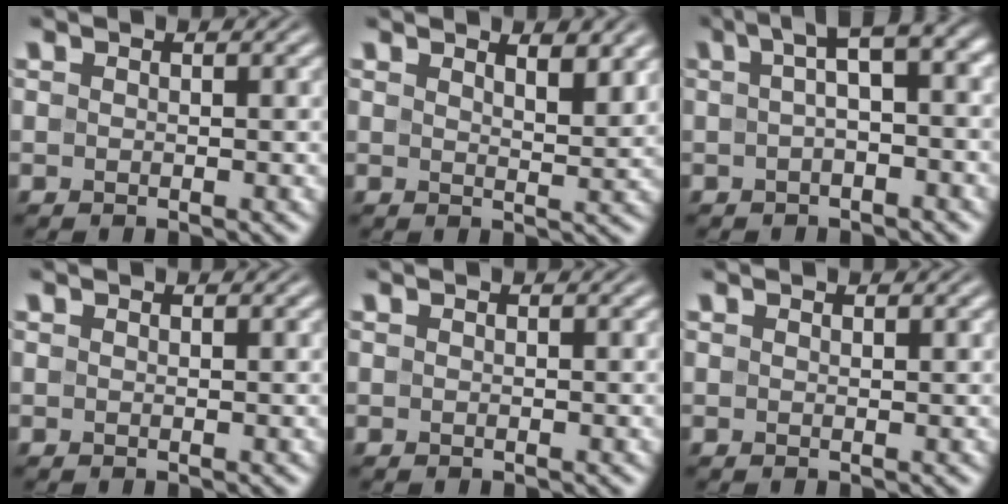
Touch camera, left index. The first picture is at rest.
{"total": 2.9, "force": [2.1, 0.8, 1.9], "torque": [-0.023, -0.005, 0.036]}
{"total": 5.3, "force": [0.9, 1.5, 5.0], "torque": [-0.068, 0.022, 0.006]}
{"total": 0.0}
{"total": 0.0}
{"total": 0.5, "force": [0.5, 0.0, 0.3], "torque": [-0.003, 0.000, 0.009]}